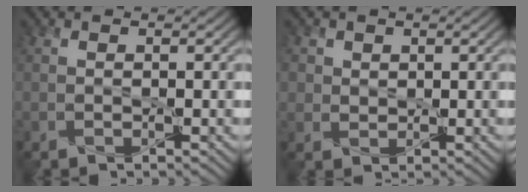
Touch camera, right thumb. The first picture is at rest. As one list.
[{"total": 2.3, "force": [0.9, 2.0, 0.7], "torque": [-0.028, -0.006, 0.022]}]